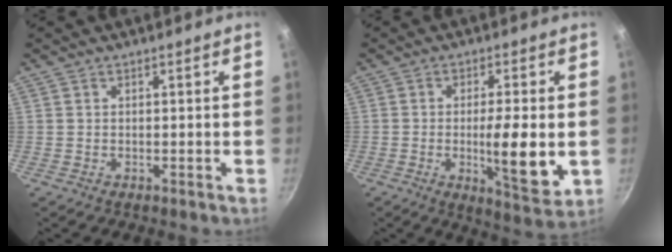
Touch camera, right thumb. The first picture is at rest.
{"total": 11.3, "force": [-1.5, 2.8, 10.9], "torque": [-0.168, -0.009, -0.017]}